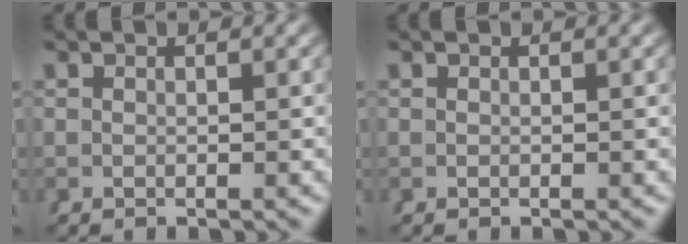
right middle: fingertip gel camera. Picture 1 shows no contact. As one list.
[{"total": 0.0}]